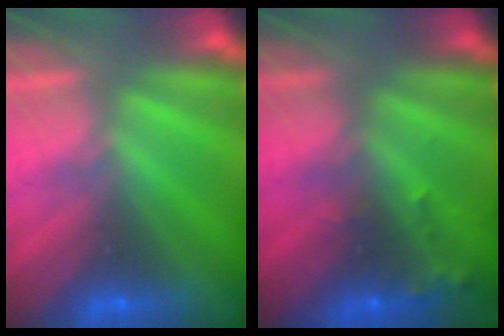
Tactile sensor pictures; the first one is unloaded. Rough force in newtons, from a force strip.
{"total": 9.0}